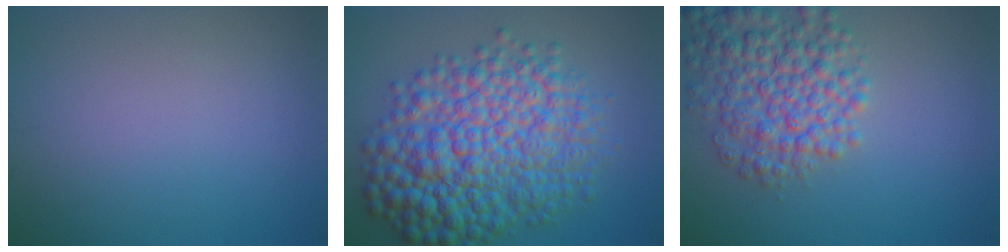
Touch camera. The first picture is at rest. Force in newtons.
{"total": 11.5, "press": 11.5, "slide": 0.1}
{"total": 6.5, "press": 6.5, "slide": 0.2}